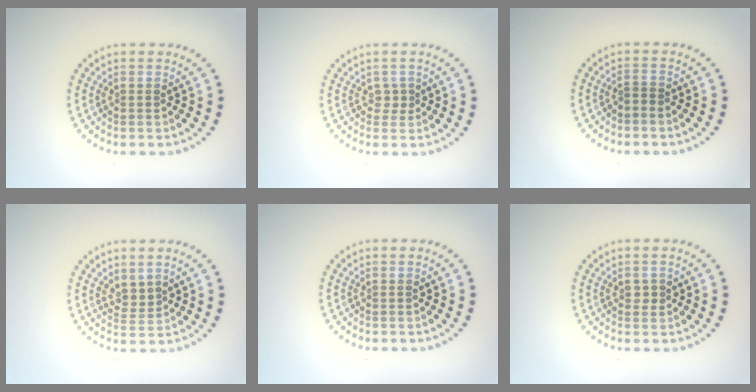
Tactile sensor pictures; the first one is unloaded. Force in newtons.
{"total": 0.9, "press": 0.8, "slide": 0.5}
{"total": 0.6, "press": 0.3, "slide": 0.5}
{"total": 1.6, "press": 1.3, "slide": 0.9}
{"total": 0.0}
{"total": 1.0, "press": 1.0, "slide": 0.1}